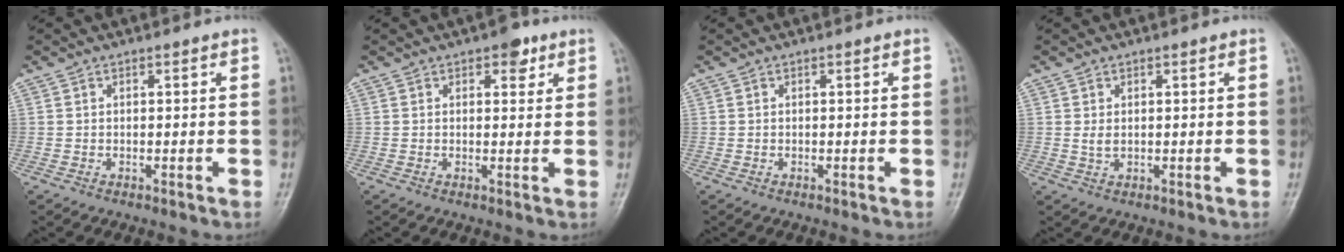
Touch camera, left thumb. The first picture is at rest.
{"total": 3.7, "force": [2.0, 2.0, 2.3], "torque": [-0.012, -0.005, 0.023]}
{"total": 0.0}
{"total": 1.5, "force": [0.3, 0.9, 1.2], "torque": [-0.021, 0.000, 0.010]}